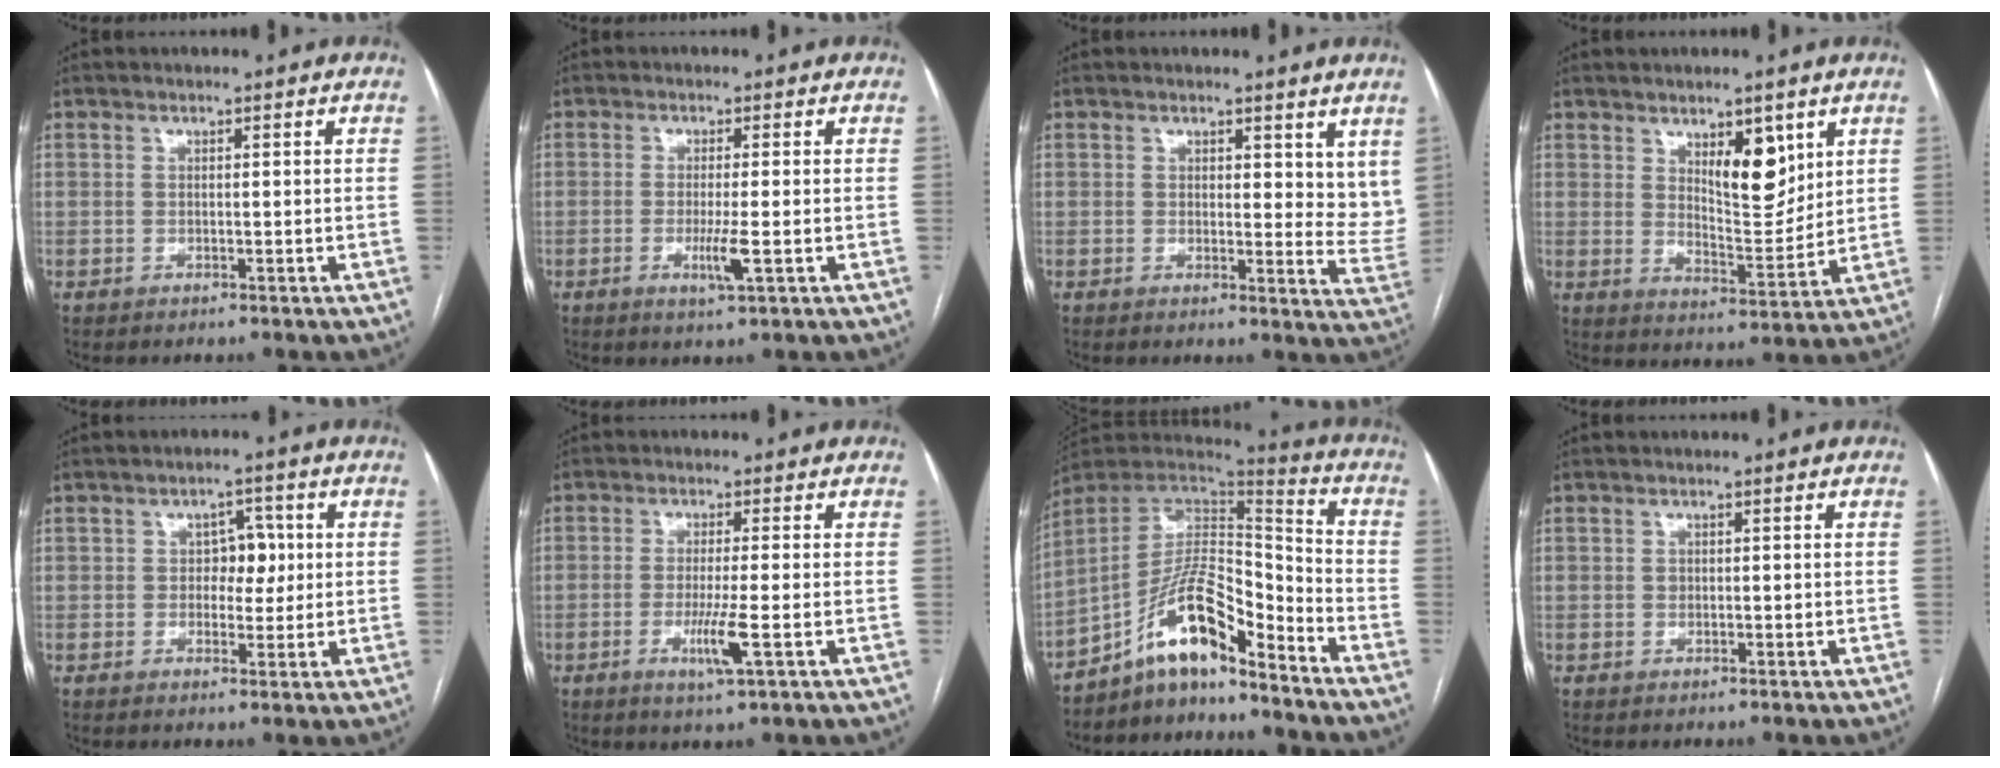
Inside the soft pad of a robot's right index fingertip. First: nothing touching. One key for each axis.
{"total": 3.7, "fx": -1.1, "fy": -0.1, "fz": 3.6, "tx": -0.069, "ty": -0.010, "tz": -0.019}
{"total": 6.1, "fx": 4.3, "fy": 3.2, "fz": 2.8, "tx": -0.016, "ty": -0.029, "tz": 0.042}
{"total": 8.0, "fx": 4.1, "fy": 2.9, "fz": 6.2, "tx": -0.099, "ty": -0.012, "tz": 0.071}
{"total": 4.2, "fx": 0.4, "fy": 2.8, "fz": 3.1, "tx": -0.039, "ty": 0.014, "tz": 0.006}
{"total": 5.1, "fx": -1.6, "fy": -0.3, "fz": 4.8, "tx": -0.096, "ty": -0.014, "tz": -0.030}
{"total": 13.0, "fx": -9.6, "fy": 3.2, "fz": 8.0, "tx": -0.139, "ty": 0.037, "tz": -0.171}
{"total": 0.7, "fx": 0.0, "fy": 0.6, "fz": 0.4, "tx": -0.006, "ty": 0.001, "tz": -0.001}